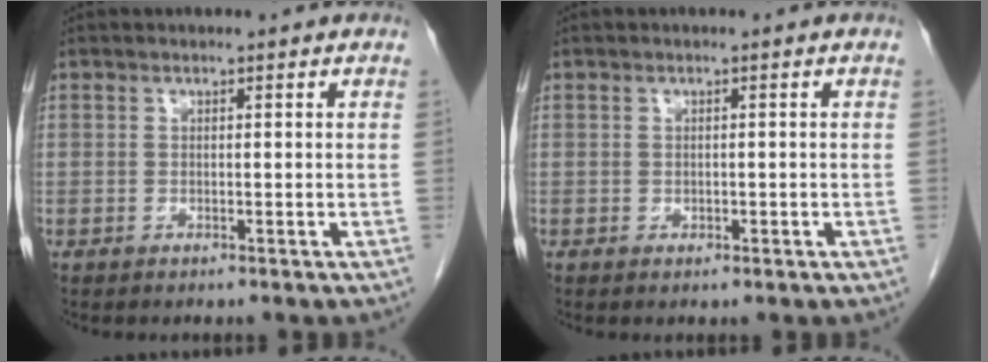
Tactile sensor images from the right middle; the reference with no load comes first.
{"total": 0.7, "force": [-0.2, 0.5, 0.4], "torque": [-0.007, 0.000, -0.002]}